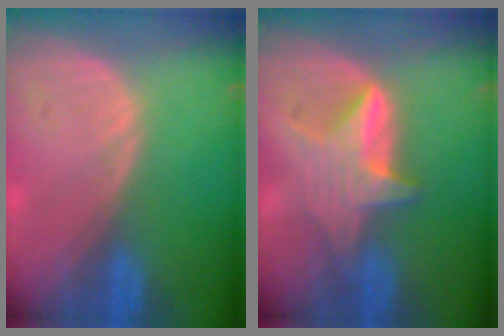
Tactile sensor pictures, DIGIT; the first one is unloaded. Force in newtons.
{"total": 6.1, "press": 5.8, "slide": 1.9}